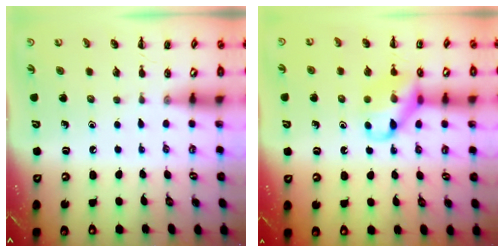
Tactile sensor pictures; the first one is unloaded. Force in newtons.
{"total": 12.4, "press": 12.3, "slide": 1.6}